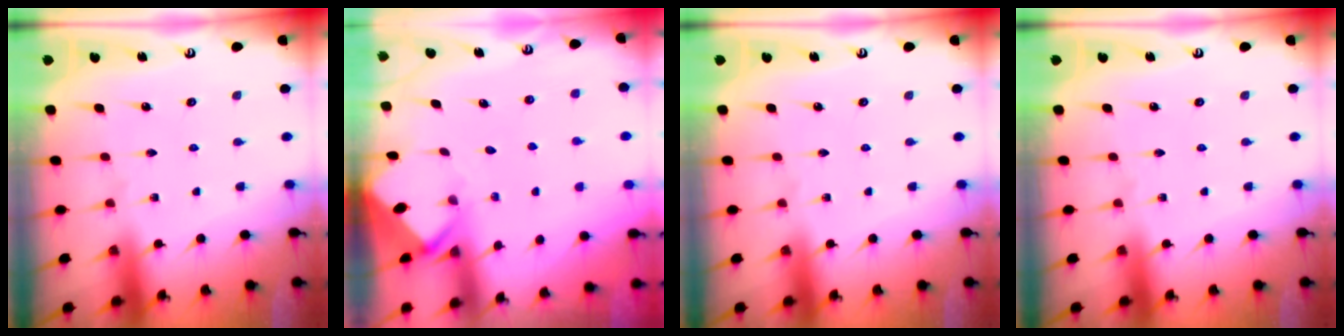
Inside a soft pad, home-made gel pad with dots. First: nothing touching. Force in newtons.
{"total": 3.0, "press": 3.0, "slide": 0.1}
{"total": 0.0}
{"total": 0.0}